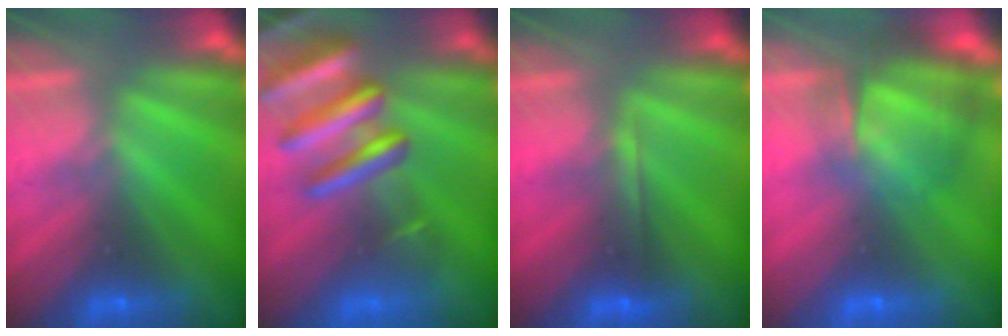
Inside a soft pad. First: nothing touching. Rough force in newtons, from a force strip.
{"total": 7.8}
{"total": 1.7}
{"total": 7.4}